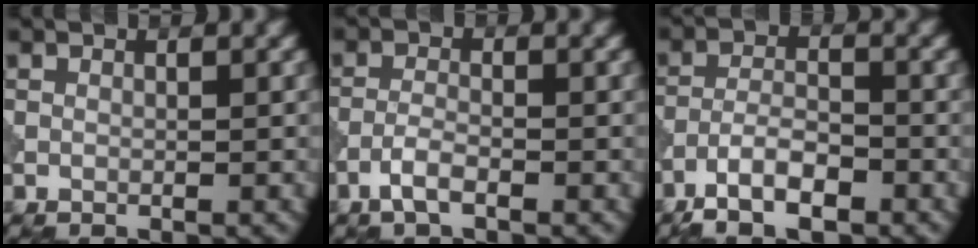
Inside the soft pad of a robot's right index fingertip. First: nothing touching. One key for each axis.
{"total": 2.1, "fx": -1.3, "fy": 0.5, "fz": 1.5, "tx": -0.033, "ty": 0.004, "tz": -0.032}
{"total": 5.0, "fx": -3.4, "fy": 1.7, "fz": 3.3, "tx": -0.059, "ty": 0.001, "tz": -0.067}